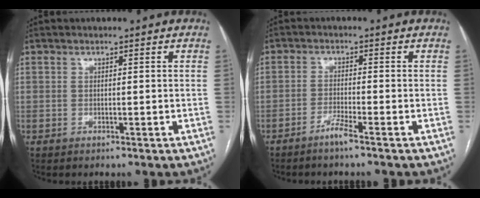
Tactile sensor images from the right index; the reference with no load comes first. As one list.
[{"total": 2.8, "force": [-2.2, -0.6, 1.7], "torque": [-0.040, -0.004, -0.046]}]